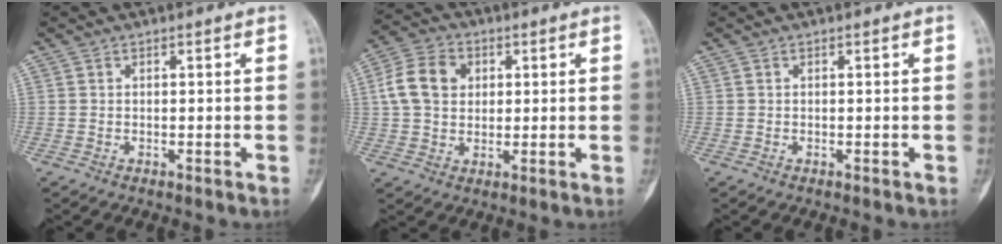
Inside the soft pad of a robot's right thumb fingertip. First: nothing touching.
{"total": 9.5, "force": [1.8, 7.4, 5.7], "torque": [-0.092, 0.010, 0.027]}
{"total": 0.0}